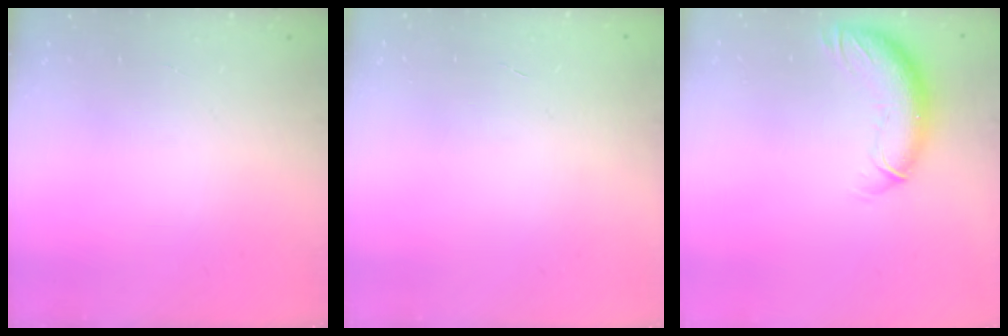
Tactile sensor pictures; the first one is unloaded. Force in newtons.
{"total": 0.6, "press": 0.6, "slide": 0.2}
{"total": 11.5, "press": 11.2, "slide": 2.6}